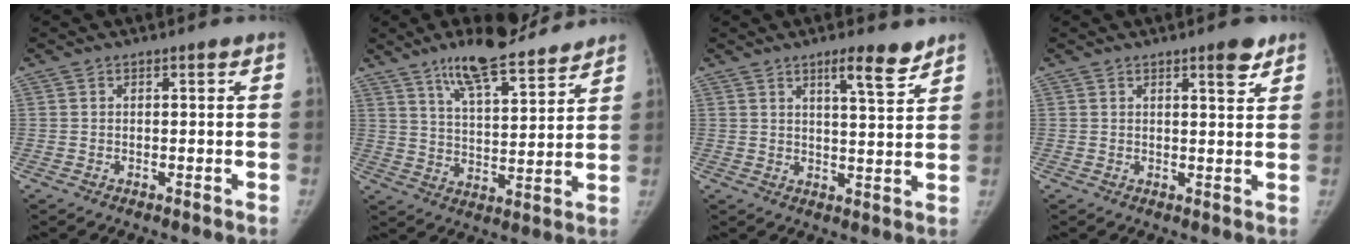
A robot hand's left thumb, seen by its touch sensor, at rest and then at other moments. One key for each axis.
{"total": 14.5, "fx": 10.9, "fy": 4.1, "fz": 8.6, "tx": -0.114, "ty": -0.056, "tz": 0.182}
{"total": 6.5, "fx": 4.6, "fy": 1.1, "fz": 4.5, "tx": -0.058, "ty": -0.034, "tz": 0.069}
{"total": 3.9, "fx": 2.9, "fy": 0.9, "fz": 2.5, "tx": -0.025, "ty": -0.022, "tz": 0.040}